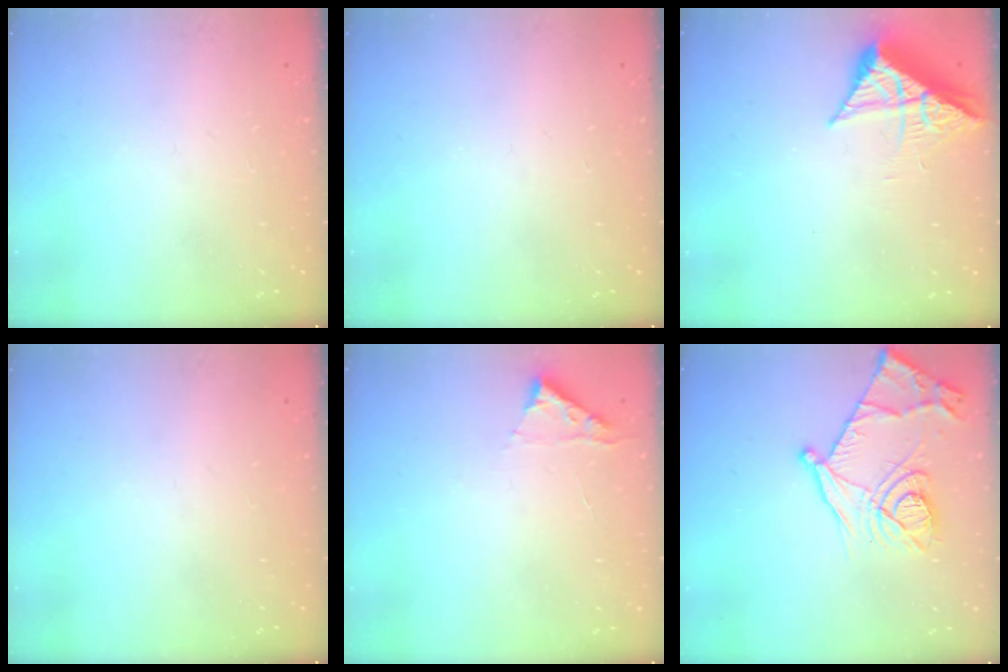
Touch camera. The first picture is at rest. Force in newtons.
{"total": 0.0}
{"total": 8.9, "press": 8.9, "slide": 0.9}
{"total": 0.0}
{"total": 2.8, "press": 2.8, "slide": 0.3}
{"total": 17.1, "press": 17.1, "slide": 1.2}